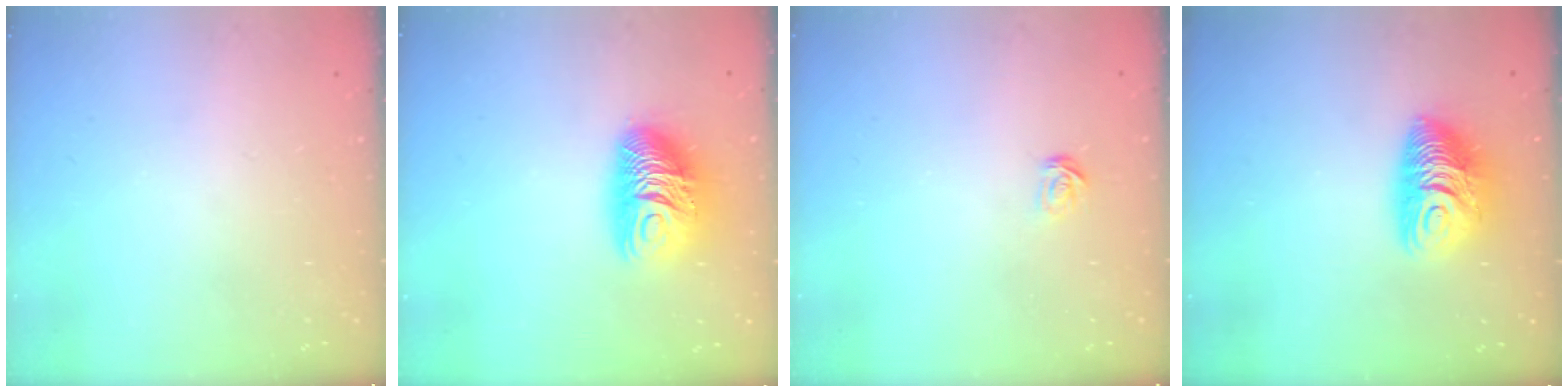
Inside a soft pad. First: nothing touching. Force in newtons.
{"total": 12.0, "press": 12.0, "slide": 0.8}
{"total": 2.3, "press": 2.3, "slide": 0.1}
{"total": 10.8, "press": 10.7, "slide": 1.1}